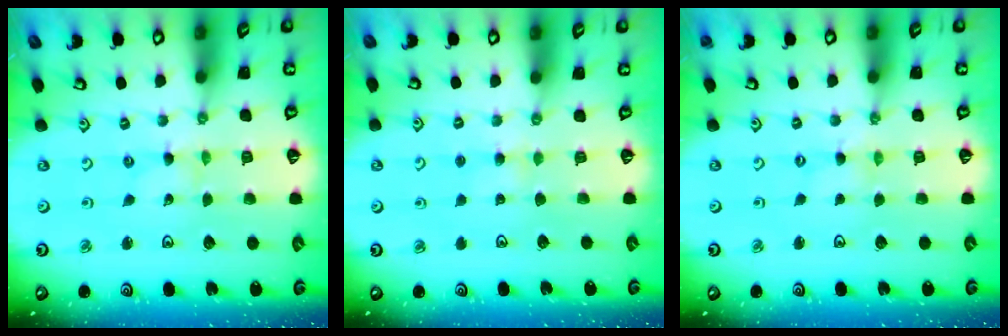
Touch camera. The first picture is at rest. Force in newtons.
{"total": 2.9, "press": 2.9, "slide": 0.4}
{"total": 0.0}